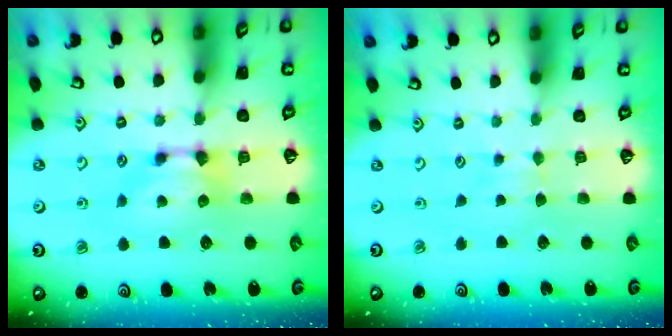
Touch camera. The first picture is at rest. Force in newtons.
{"total": 2.9, "press": 2.9, "slide": 0.4}